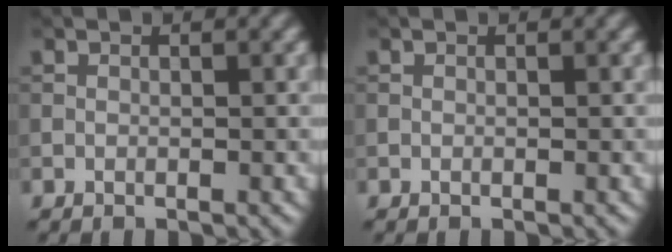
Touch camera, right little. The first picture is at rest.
{"total": 0.0}